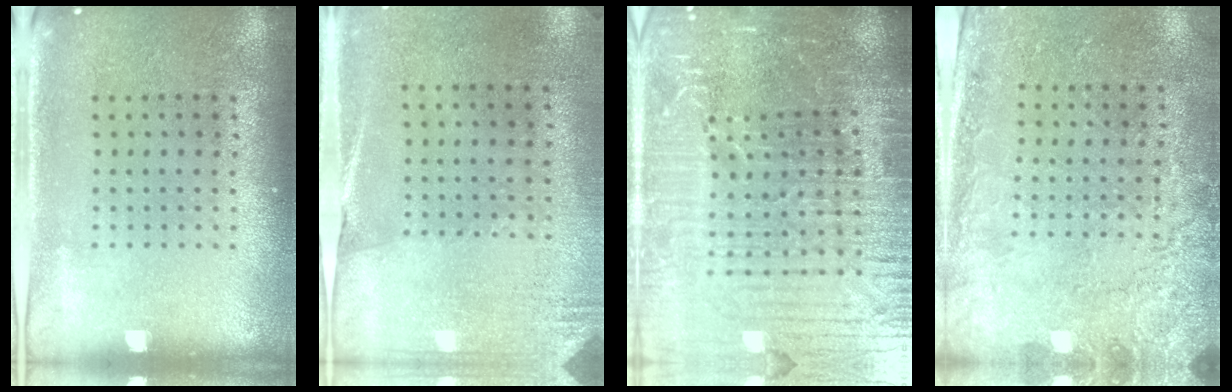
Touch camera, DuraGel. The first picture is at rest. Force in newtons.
{"total": 2.7, "press": 2.4, "slide": 1.3}
{"total": 7.1, "press": 6.1, "slide": 3.6}
{"total": 2.6, "press": 2.3, "slide": 1.2}